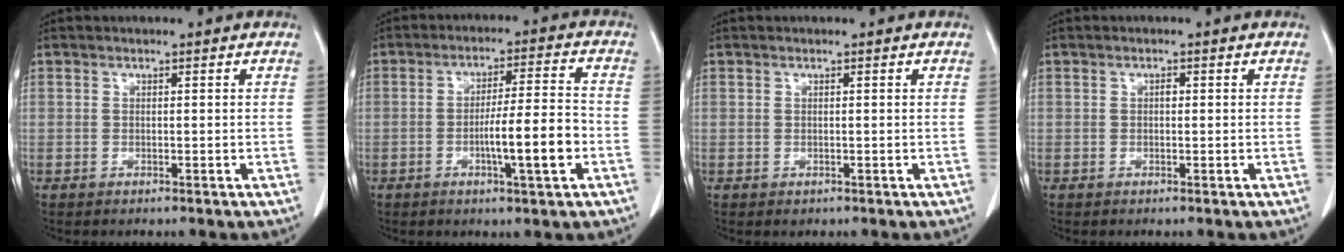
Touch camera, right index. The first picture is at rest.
{"total": 8.9, "force": [-2.7, 0.3, 8.5], "torque": [-0.137, 0.002, -0.045]}
{"total": 0.0}
{"total": 0.6, "force": [0.1, 0.3, 0.5], "torque": [-0.010, 0.002, 0.001]}